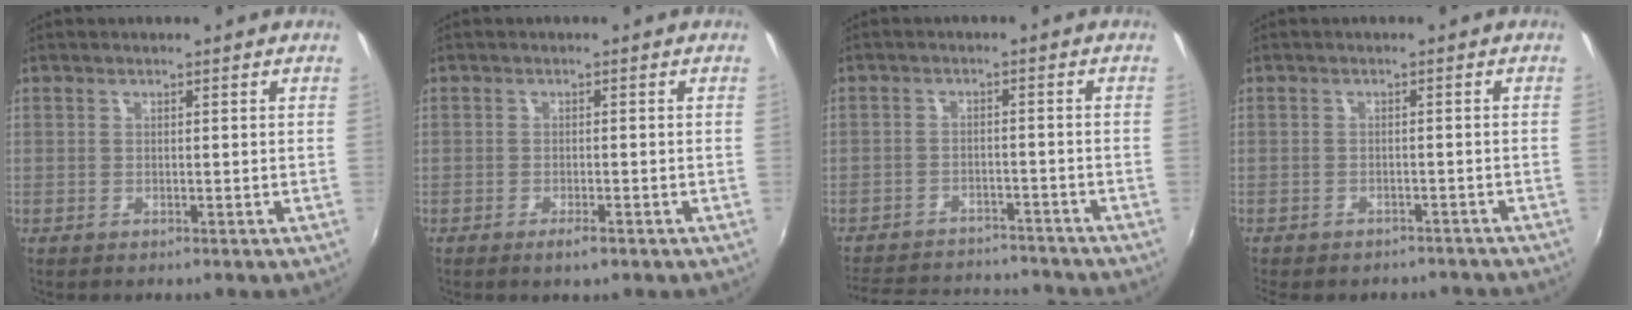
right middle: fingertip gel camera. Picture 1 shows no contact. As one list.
[{"total": 2.0, "force": [-1.3, 0.4, 1.5], "torque": [-0.031, -0.003, -0.023]}, {"total": 15.1, "force": [-13.2, 5.3, 4.8], "torque": [-0.124, 0.025, -0.181]}, {"total": 7.7, "force": [-6.6, 2.8, 2.6], "torque": [-0.061, -0.016, -0.083]}]